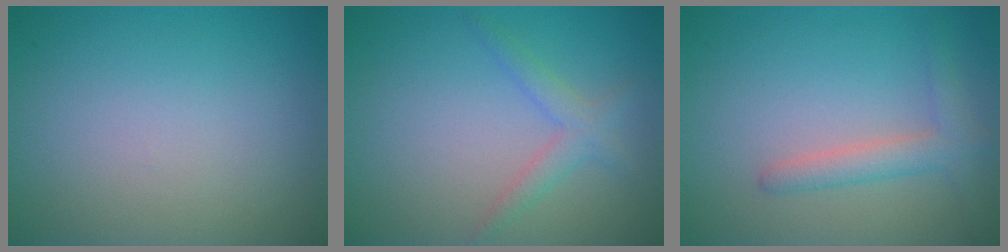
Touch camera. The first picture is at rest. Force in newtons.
{"total": 2.1, "press": 2.1, "slide": 0.1}
{"total": 2.6, "press": 2.6, "slide": 0.2}